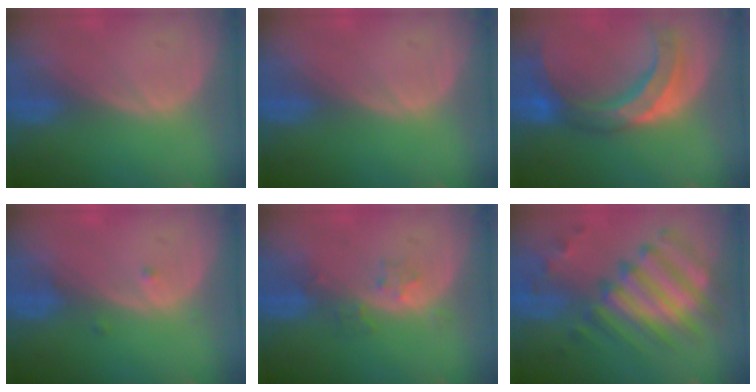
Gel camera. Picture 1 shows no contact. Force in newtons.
{"total": 0.0}
{"total": 10.1, "press": 9.5, "slide": 3.4}
{"total": 0.8, "press": 0.8, "slide": 0.2}
{"total": 2.6, "press": 2.6, "slide": 0.2}
{"total": 10.2, "press": 9.9, "slide": 2.6}